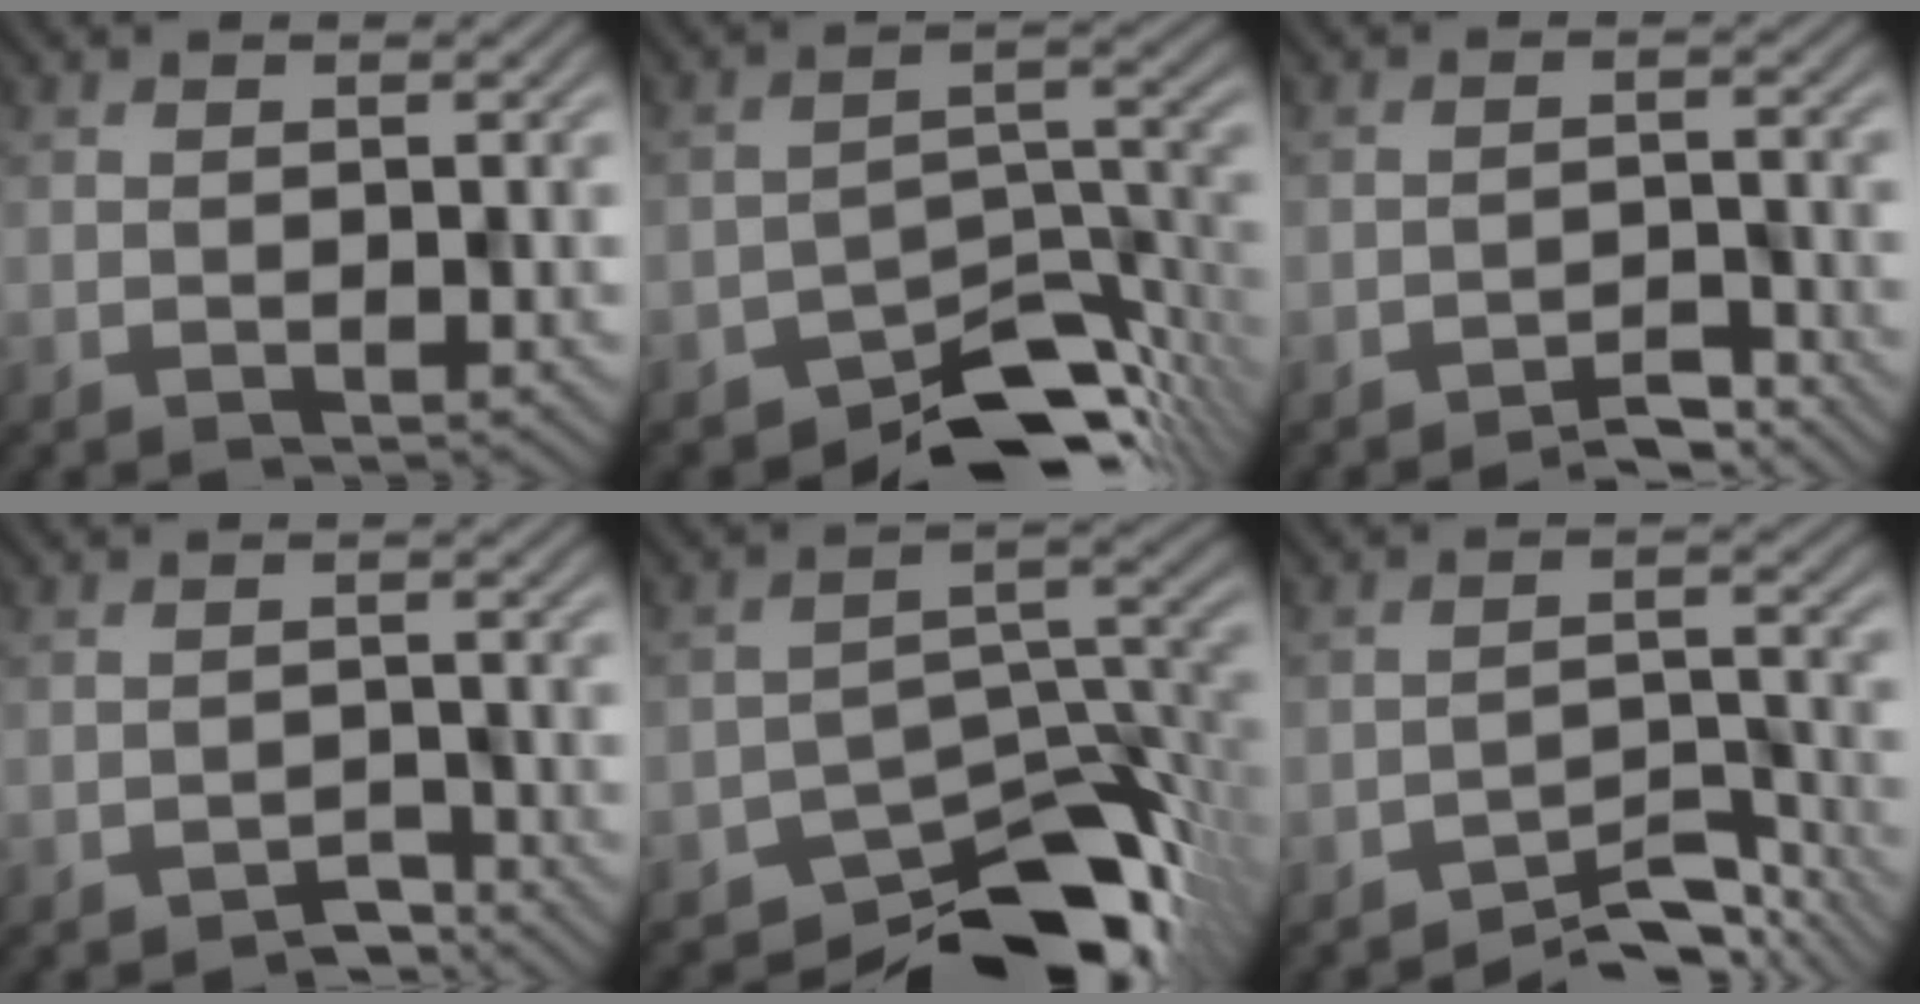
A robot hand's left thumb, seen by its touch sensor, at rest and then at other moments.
{"total": 11.0, "force": [-8.7, 4.2, 5.3], "torque": [-0.062, -0.008, -0.151]}
{"total": 3.2, "force": [-2.9, 0.6, 1.2], "torque": [-0.014, 0.006, -0.053]}
{"total": 2.5, "force": [-2.2, 1.0, 0.8], "torque": [-0.010, 0.004, -0.040]}
{"total": 13.3, "force": [-10.5, 4.8, 6.7], "torque": [-0.097, -0.015, -0.163]}
{"total": 5.8, "force": [-5.1, 1.5, 2.4], "torque": [-0.032, 0.004, -0.087]}